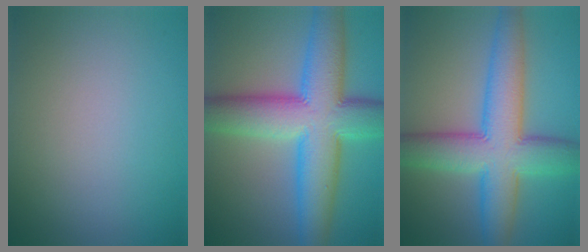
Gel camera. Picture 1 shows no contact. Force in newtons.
{"total": 11.8, "press": 11.8, "slide": 0.1}
{"total": 9.6, "press": 9.5, "slide": 0.2}